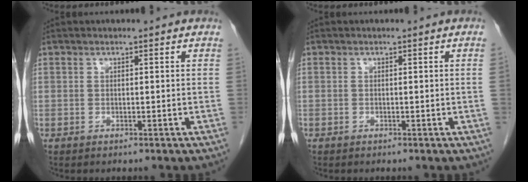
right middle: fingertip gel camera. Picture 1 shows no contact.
{"total": 0.5, "force": [-0.1, -0.2, 0.5], "torque": [0.000, 0.003, -0.005]}